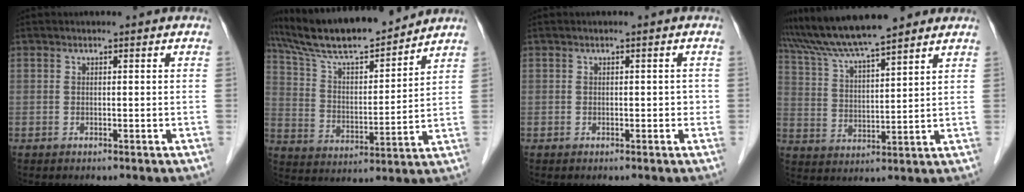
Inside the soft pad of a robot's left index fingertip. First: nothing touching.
{"total": 16.0, "force": [14.5, 1.8, 6.5], "torque": [-0.125, 0.010, 0.256]}
{"total": 0.9, "force": [-0.1, 0.7, 0.6], "torque": [-0.002, 0.004, -0.003]}
{"total": 13.6, "force": [12.0, 1.1, 6.4], "torque": [-0.116, 0.027, 0.210]}